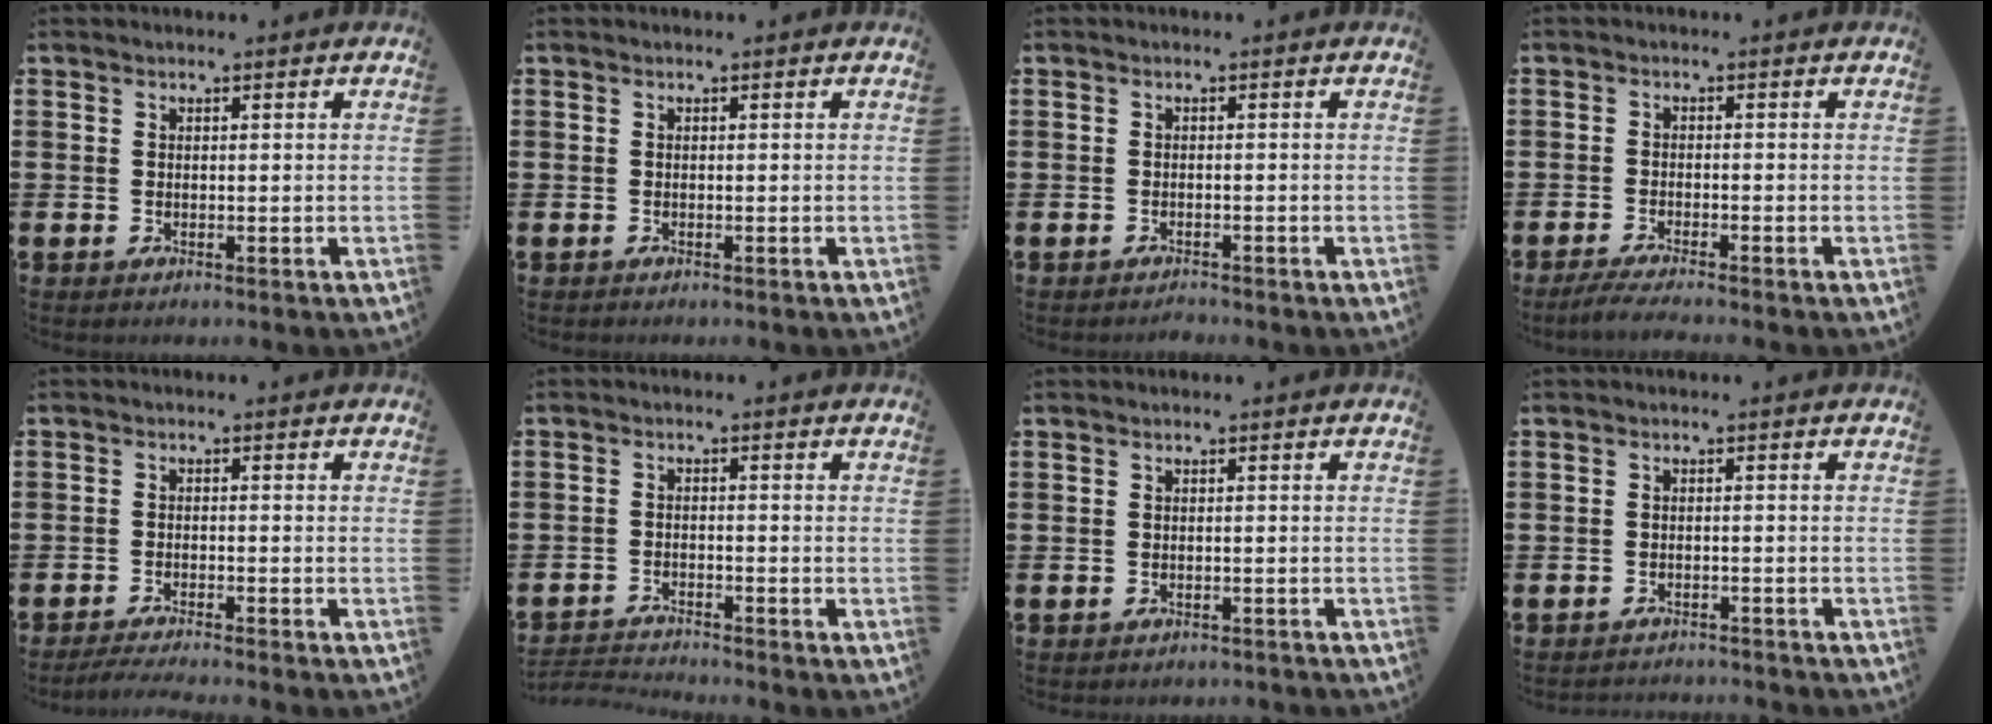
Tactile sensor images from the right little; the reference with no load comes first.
{"total": 0.0}
{"total": 0.8, "force": [-0.8, 0.0, 0.0], "torque": [-0.003, -0.001, -0.016]}
{"total": 2.1, "force": [-1.6, -0.1, 1.2], "torque": [-0.020, 0.000, -0.030]}
{"total": 1.9, "force": [-1.7, -0.1, 0.8], "torque": [-0.012, 0.004, -0.033]}
{"total": 2.1, "force": [-2.1, -0.1, 0.0], "torque": [-0.005, 0.002, -0.046]}
{"total": 0.6, "force": [-0.6, 0.0, 0.0], "torque": [-0.002, -0.002, -0.012]}
{"total": 1.3, "force": [-1.2, -0.1, -0.1], "torque": [-0.003, 0.003, -0.027]}